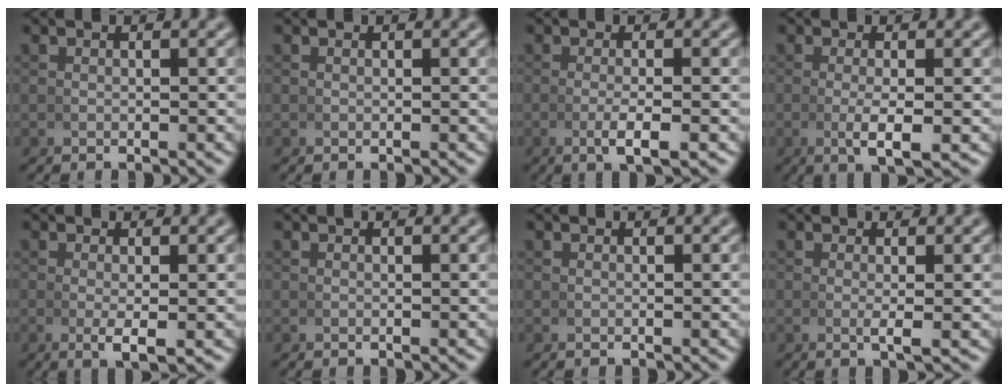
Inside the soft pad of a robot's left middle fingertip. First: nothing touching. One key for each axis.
{"total": 0.0}
{"total": 2.7, "fx": -1.1, "fy": 0.5, "fz": 2.4, "tx": -0.051, "ty": -0.007, "tz": -0.015}
{"total": 3.2, "fx": -0.7, "fy": 0.7, "fz": 3.0, "tx": -0.056, "ty": -0.010, "tz": -0.007}
{"total": 2.4, "fx": -0.5, "fy": 0.5, "fz": 2.3, "tx": -0.046, "ty": -0.010, "tz": -0.004}
{"total": 0.0}
{"total": 0.0}
{"total": 1.4, "fx": 0.0, "fy": 0.1, "fz": 1.4, "tx": -0.029, "ty": -0.006, "tz": 0.001}